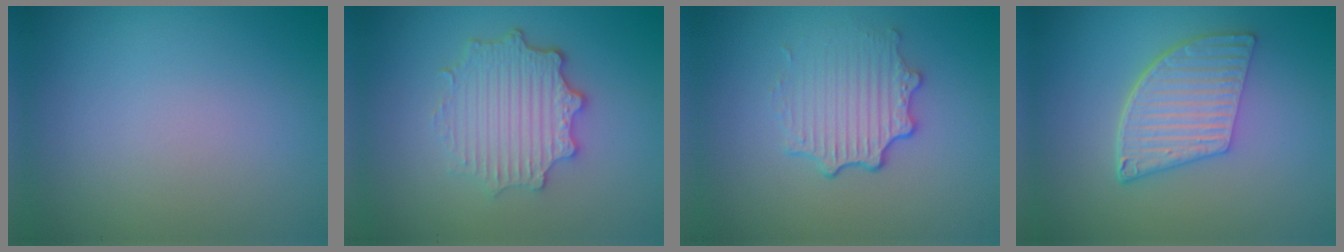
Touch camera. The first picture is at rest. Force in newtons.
{"total": 4.8, "press": 3.7, "slide": 3.1}
{"total": 3.5, "press": 2.7, "slide": 2.2}
{"total": 5.7, "press": 4.2, "slide": 3.9}